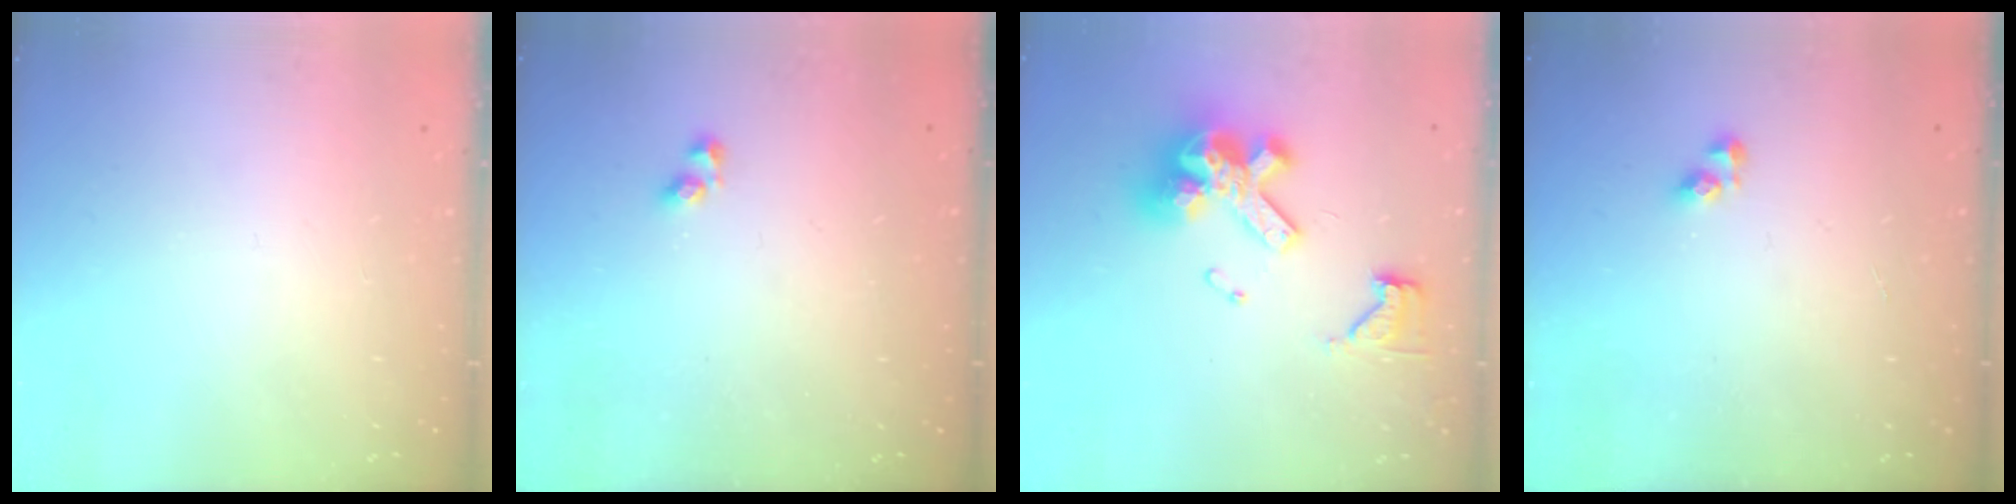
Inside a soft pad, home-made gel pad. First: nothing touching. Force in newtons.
{"total": 2.9, "press": 2.9, "slide": 0.6}
{"total": 14.8, "press": 14.7, "slide": 1.8}
{"total": 3.9, "press": 3.9, "slide": 0.7}